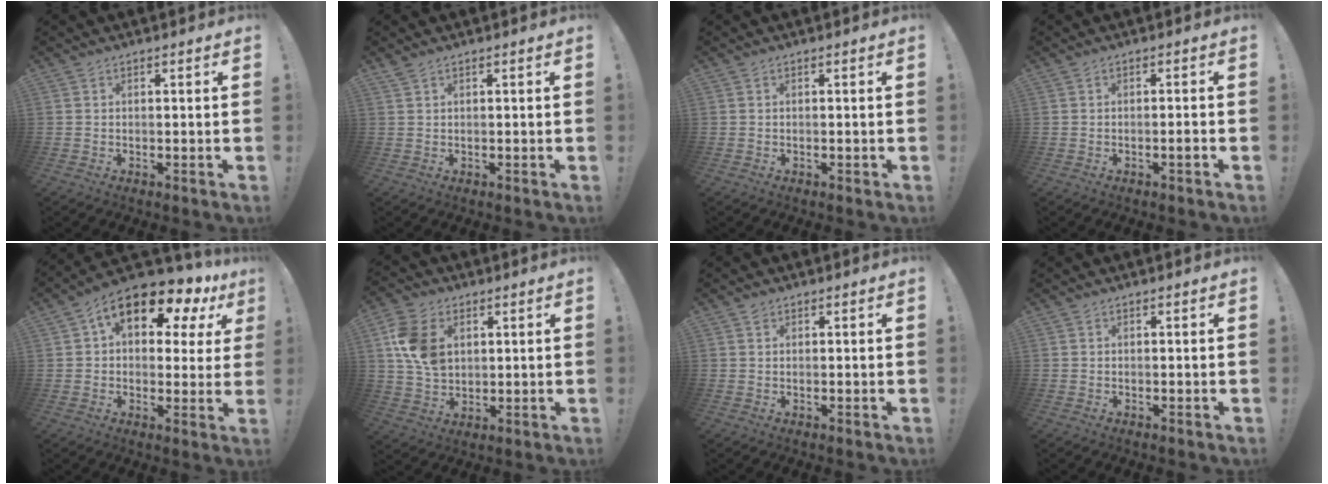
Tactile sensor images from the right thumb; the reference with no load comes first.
{"total": 1.0, "force": [0.7, 0.2, 0.6], "torque": [-0.016, 0.002, 0.014]}
{"total": 0.0}
{"total": 2.1, "force": [-0.8, 0.0, 1.9], "torque": [-0.029, 0.002, -0.015]}
{"total": 13.5, "force": [6.6, 7.2, 9.2], "torque": [-0.141, -0.031, 0.114]}
{"total": 12.7, "force": [3.6, 9.3, 7.8], "torque": [-0.145, 0.003, 0.070]}
{"total": 0.8, "force": [0.6, 0.5, 0.1], "torque": [0.002, -0.001, 0.011]}
{"total": 0.0}